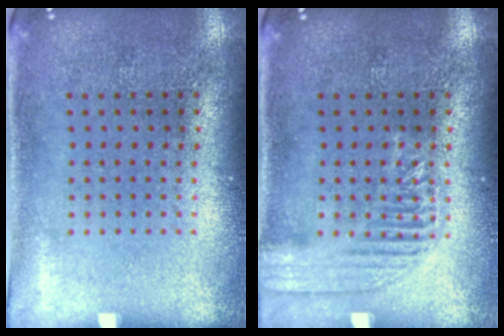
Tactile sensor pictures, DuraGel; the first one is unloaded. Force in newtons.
{"total": 2.1, "press": 2.1, "slide": 0.3}